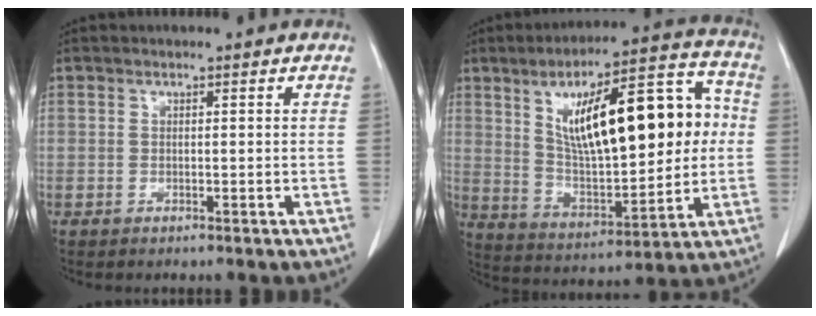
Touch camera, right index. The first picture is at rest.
{"total": 22.1, "force": [4.2, 6.7, 20.7], "torque": [-0.326, 0.032, 0.075]}